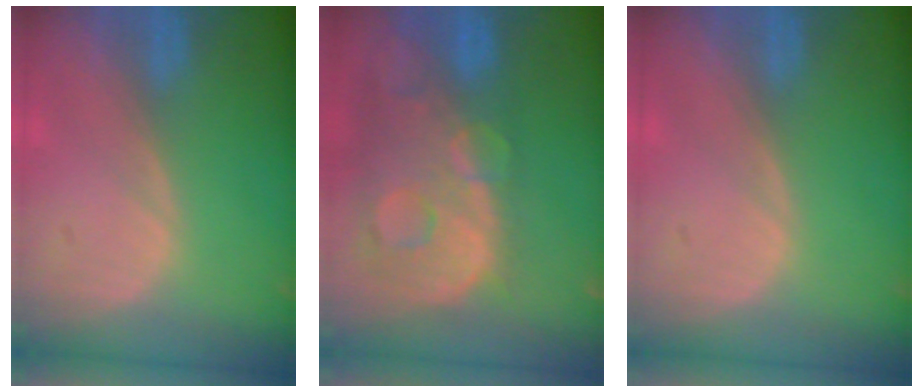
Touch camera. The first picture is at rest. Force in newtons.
{"total": 13.6, "press": 11.1, "slide": 7.9}
{"total": 0.0}